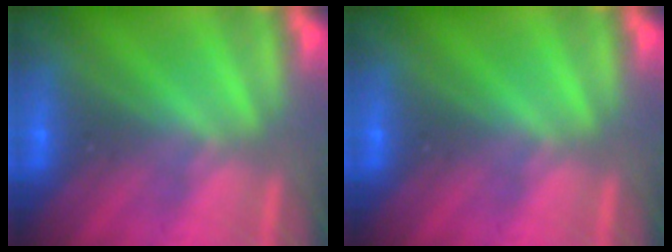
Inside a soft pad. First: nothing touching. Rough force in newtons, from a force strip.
{"total": 0.0}